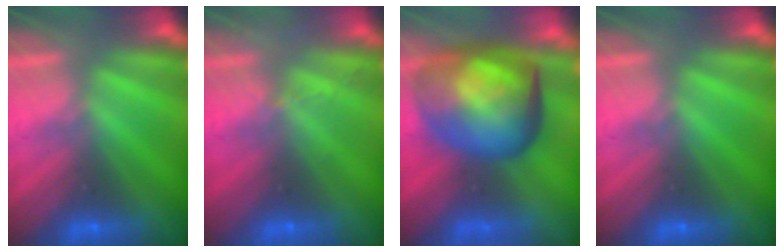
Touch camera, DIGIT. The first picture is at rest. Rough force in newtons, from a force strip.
{"total": 2.0}
{"total": 7.2}
{"total": 0.0}